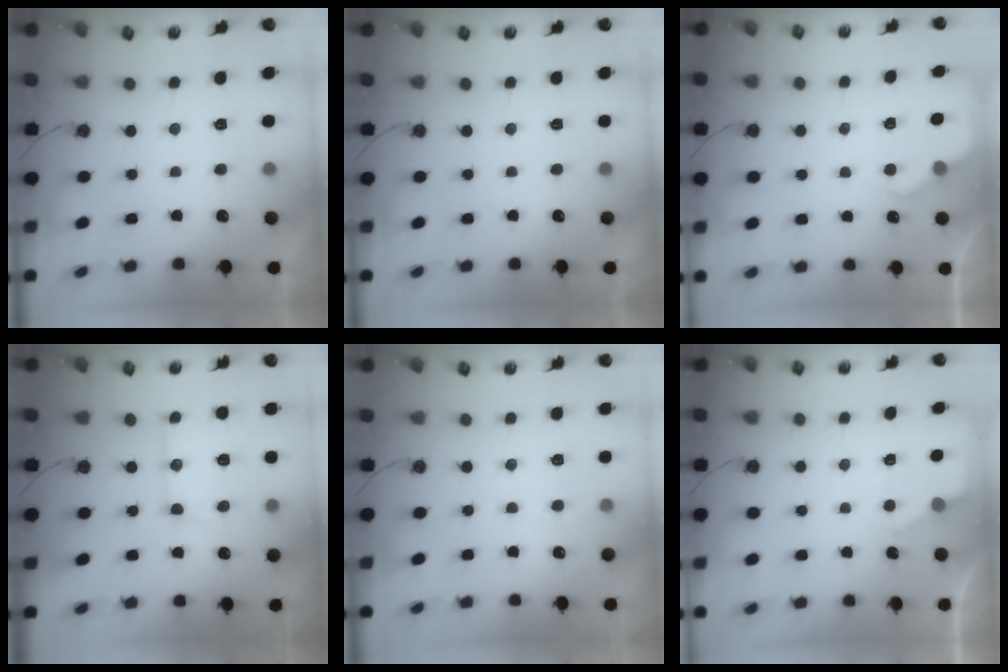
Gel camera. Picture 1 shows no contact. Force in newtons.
{"total": 0.0}
{"total": 4.9, "press": 4.8, "slide": 0.6}
{"total": 11.8, "press": 11.8, "slide": 1.1}
{"total": 4.8, "press": 4.7, "slide": 0.6}
{"total": 3.1, "press": 3.0, "slide": 0.5}